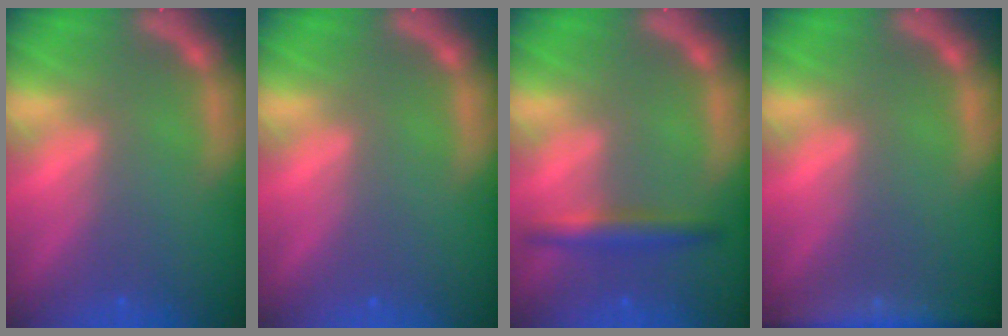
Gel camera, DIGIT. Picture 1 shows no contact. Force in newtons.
{"total": 0.0}
{"total": 3.0}
{"total": 6.5}